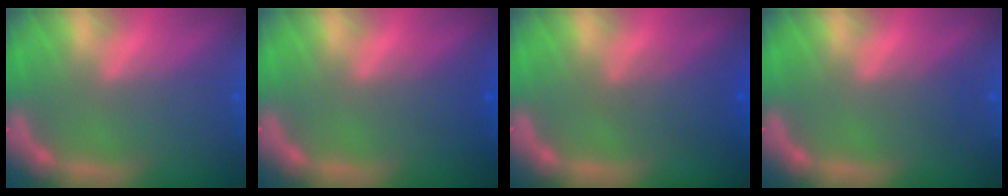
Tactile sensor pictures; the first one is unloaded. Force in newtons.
{"total": 1.5}
{"total": 3.0}
{"total": 1.0}